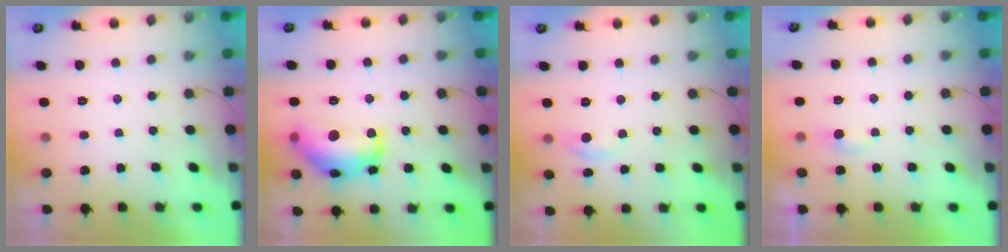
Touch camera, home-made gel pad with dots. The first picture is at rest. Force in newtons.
{"total": 18.4, "press": 18.4, "slide": 0.6}
{"total": 3.2, "press": 3.2, "slide": 0.4}
{"total": 3.6, "press": 3.5, "slide": 0.4}